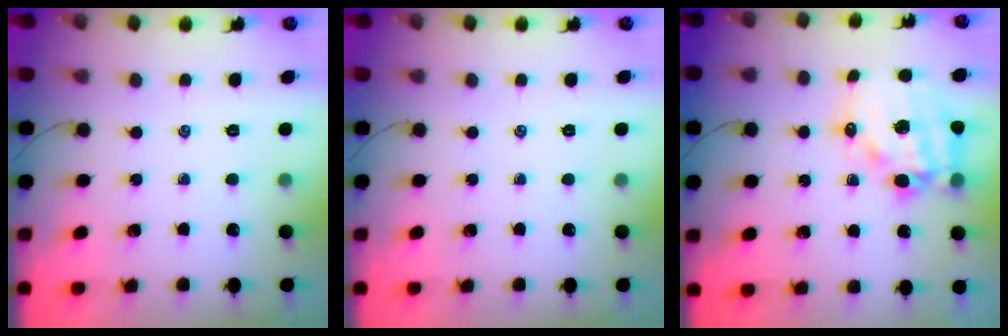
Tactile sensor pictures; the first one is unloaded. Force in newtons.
{"total": 0.0}
{"total": 16.8, "press": 16.4, "slide": 4.0}